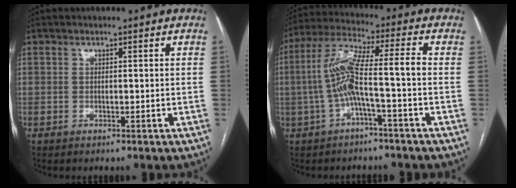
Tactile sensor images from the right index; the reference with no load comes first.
{"total": 9.0, "force": [-1.8, 0.4, 8.8], "torque": [-0.184, 0.033, -0.037]}